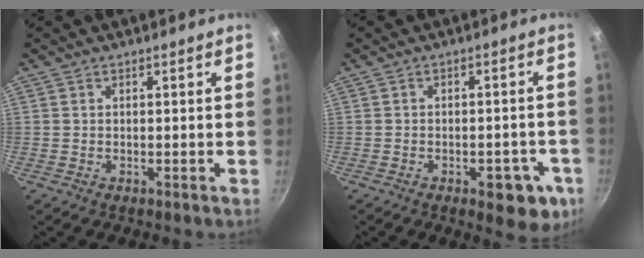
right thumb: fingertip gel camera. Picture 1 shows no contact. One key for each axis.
{"total": 7.5, "fx": -3.6, "fy": 3.5, "fz": 5.6, "tx": -0.046, "ty": 0.019, "tz": -0.040}